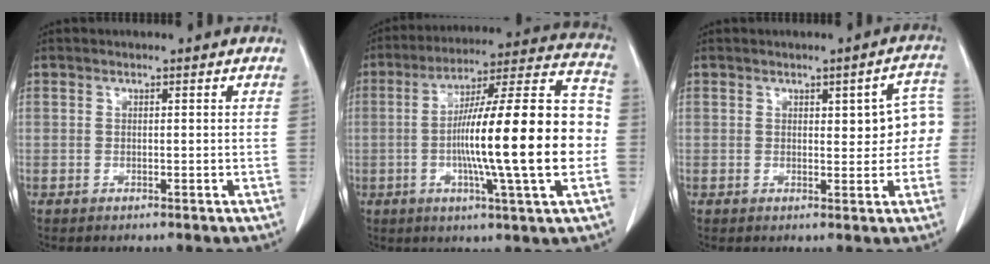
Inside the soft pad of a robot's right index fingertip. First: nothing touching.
{"total": 22.1, "force": [-2.7, 0.7, 21.9], "torque": [-0.317, 0.018, -0.051]}
{"total": 6.6, "force": [0.8, 2.5, 6.1], "torque": [-0.055, 0.026, 0.011]}